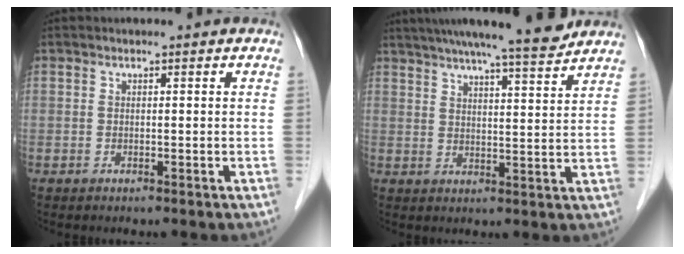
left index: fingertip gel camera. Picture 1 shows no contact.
{"total": 13.8, "force": [12.2, 0.3, 6.3], "torque": [-0.101, 0.008, 0.168]}